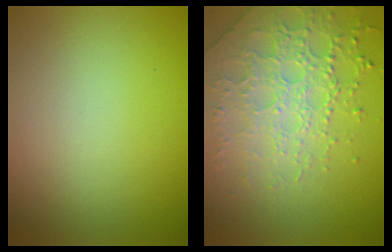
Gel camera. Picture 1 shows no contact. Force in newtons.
{"total": 4.2, "press": 4.1, "slide": 0.7}